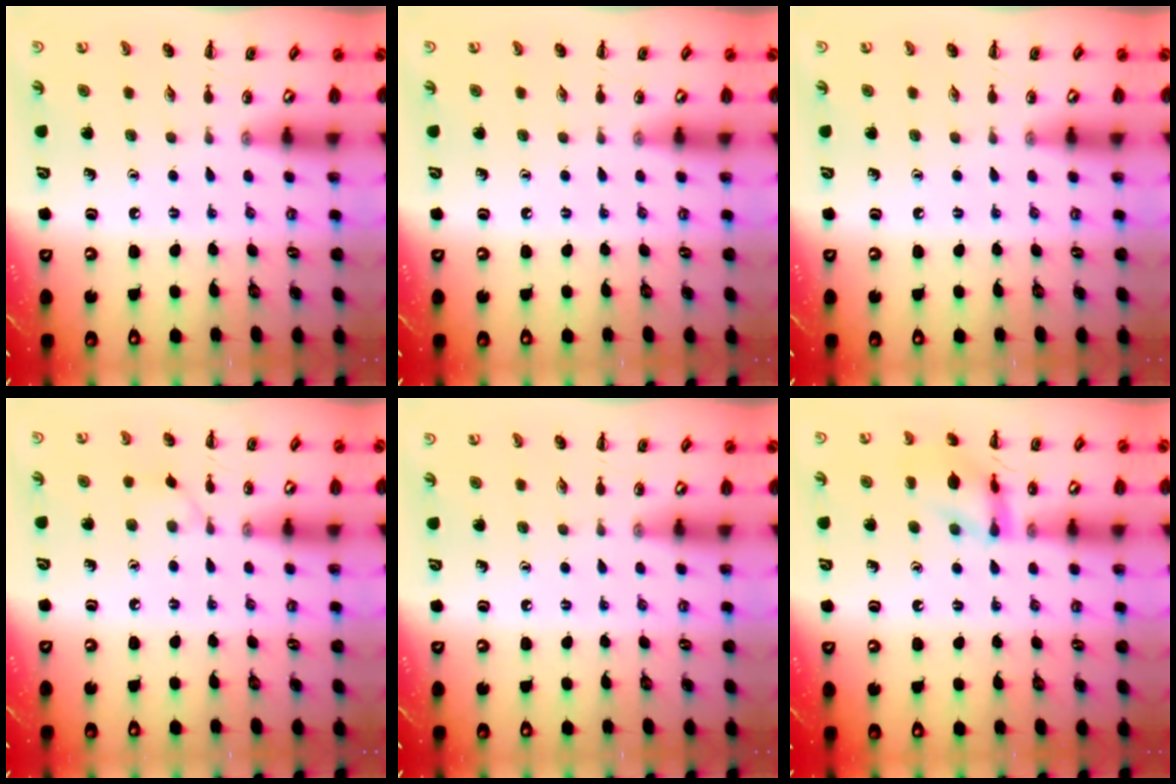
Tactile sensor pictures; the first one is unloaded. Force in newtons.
{"total": 0.0}
{"total": 0.0}
{"total": 2.8, "press": 2.5, "slide": 1.1}
{"total": 0.0}
{"total": 11.8, "press": 11.8, "slide": 1.0}